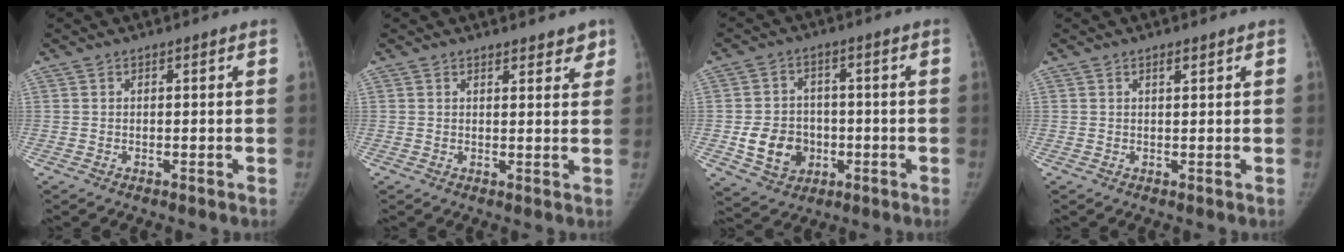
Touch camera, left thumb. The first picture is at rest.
{"total": 3.8, "force": [3.1, 1.5, 1.6], "torque": [0.007, -0.015, 0.037]}
{"total": 9.5, "force": [-1.9, 8.1, 4.7], "torque": [-0.048, 0.008, -0.024]}
{"total": 1.1, "force": [0.8, 0.3, 0.8], "torque": [-0.011, -0.004, 0.014]}